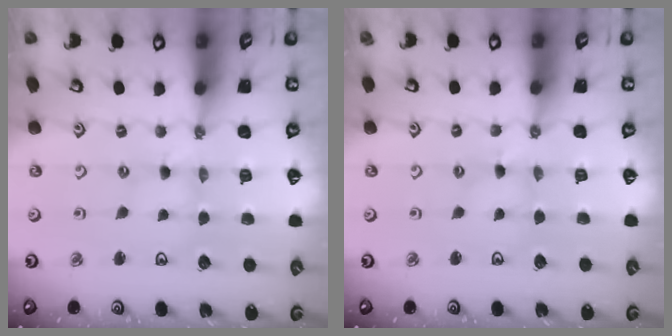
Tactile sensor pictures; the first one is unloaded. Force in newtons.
{"total": 0.7, "press": 0.6, "slide": 0.2}